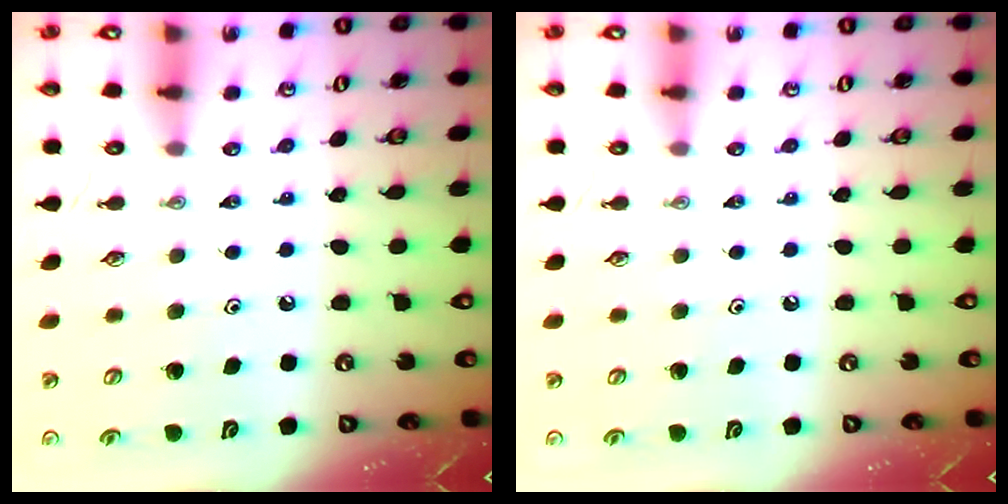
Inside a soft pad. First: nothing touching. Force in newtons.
{"total": 0.0}